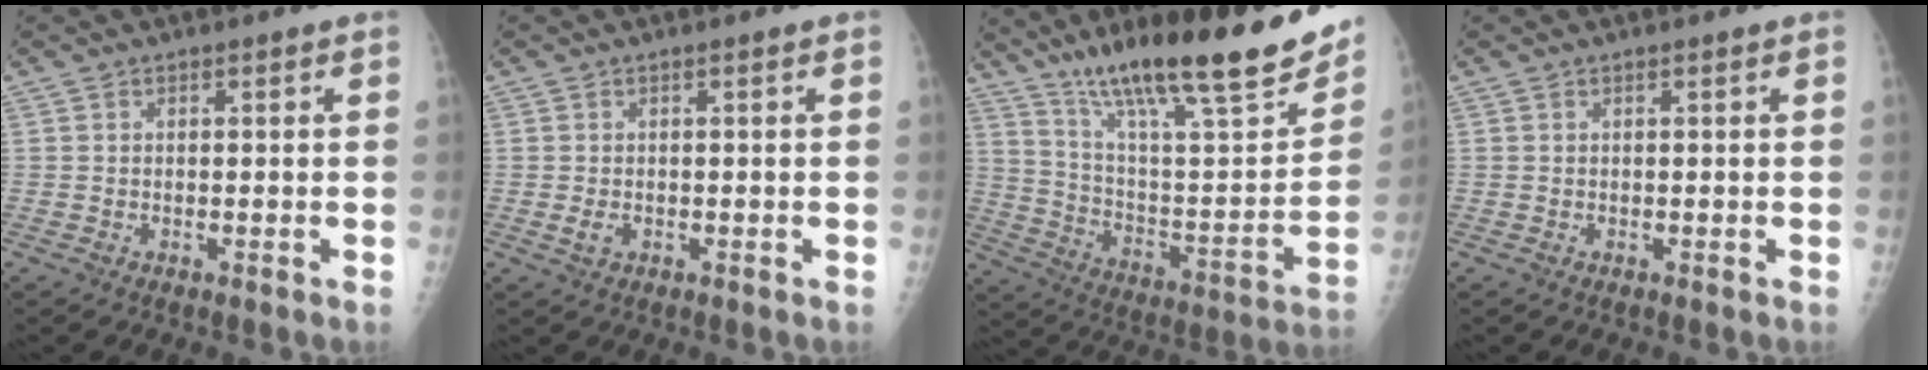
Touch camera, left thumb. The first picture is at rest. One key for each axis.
{"total": 1.3, "fx": -0.3, "fy": 0.9, "fz": 0.9, "tx": -0.009, "ty": 0.003, "tz": -0.004}
{"total": 28.7, "fx": 19.9, "fy": 5.7, "fz": 19.9, "tx": -0.291, "ty": -0.058, "tz": 0.324}
{"total": 0.0}